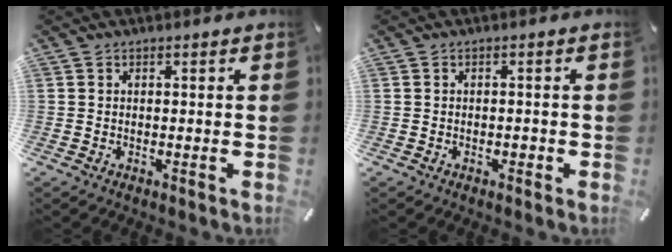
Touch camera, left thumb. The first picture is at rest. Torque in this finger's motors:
{"motor_torque": [-0.13, 0.30, 0.04, 0.03, 0.06]}